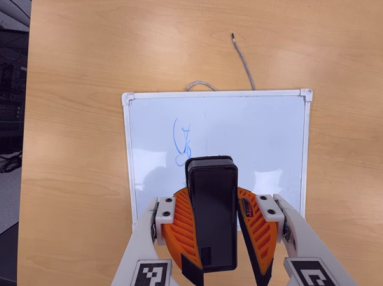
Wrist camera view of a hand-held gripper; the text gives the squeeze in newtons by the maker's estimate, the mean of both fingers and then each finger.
{"total": 11.4, "left": 11.2, "right": 11.5}